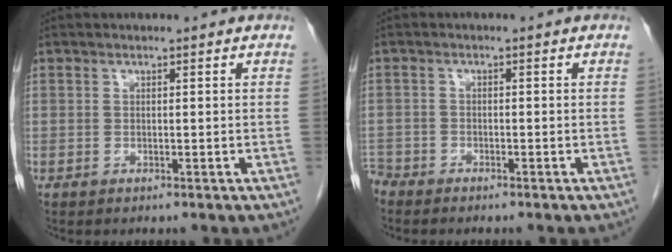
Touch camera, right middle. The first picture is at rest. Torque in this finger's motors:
{"motor_torque": [0.29, -0.54, 0.37, -0.02]}